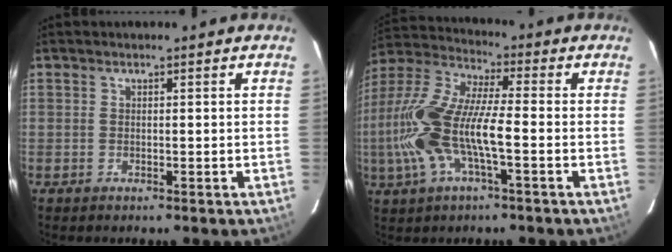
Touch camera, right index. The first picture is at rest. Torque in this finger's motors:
{"motor_torque": [1.15, -0.71, 0.67, 0.21]}